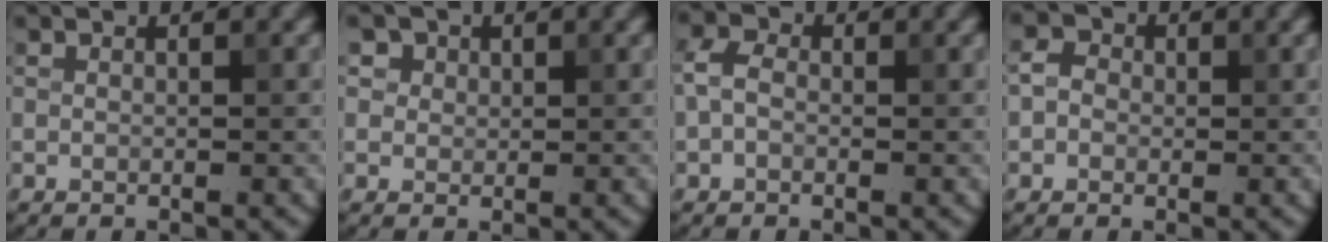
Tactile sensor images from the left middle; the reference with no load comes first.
{"total": 3.7, "force": [2.1, 2.7, 1.4], "torque": [-0.033, 0.003, 0.028]}
{"total": 2.3, "force": [-0.3, 1.7, 1.5], "torque": [-0.034, 0.009, -0.017]}
{"total": 1.8, "force": [-0.2, 1.6, 0.8], "torque": [-0.011, 0.003, -0.011]}